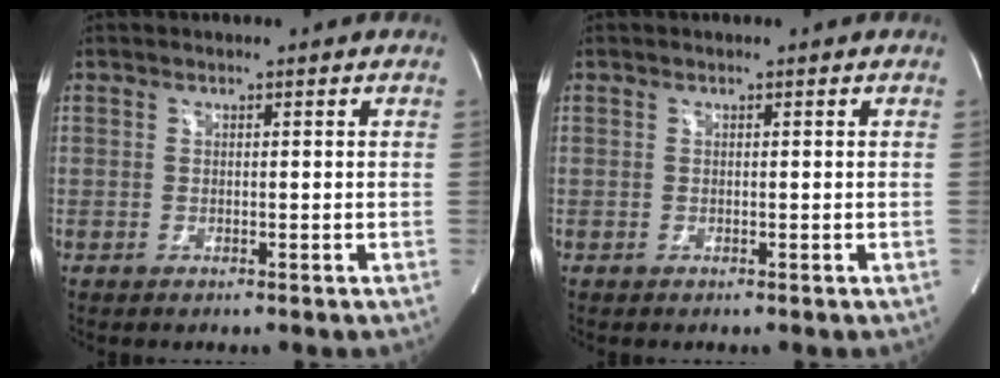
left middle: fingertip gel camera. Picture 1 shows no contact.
{"total": 0.0}